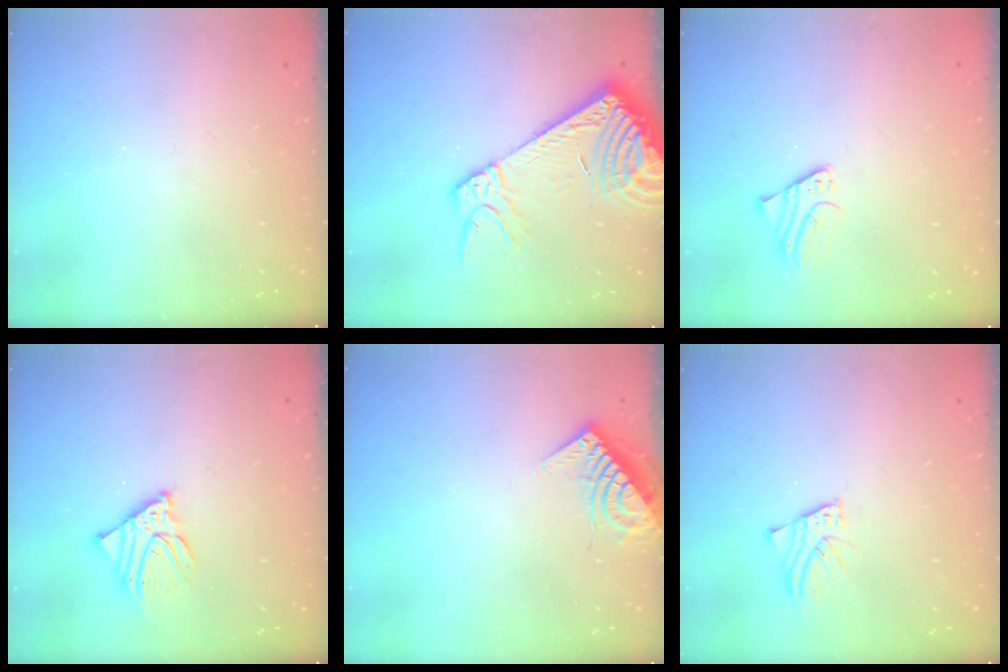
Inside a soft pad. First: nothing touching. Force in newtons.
{"total": 15.2, "press": 14.9, "slide": 3.4}
{"total": 1.9, "press": 1.9, "slide": 0.1}
{"total": 7.6, "press": 7.5, "slide": 1.0}
{"total": 6.6, "press": 6.6, "slide": 0.6}
{"total": 2.7, "press": 2.7, "slide": 0.1}